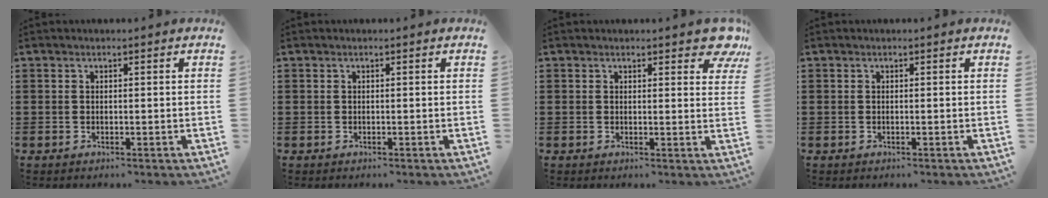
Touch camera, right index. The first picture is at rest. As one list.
[{"total": 0.0}, {"total": 3.2, "force": [2.5, 1.2, 1.6], "torque": [-0.016, -0.003, 0.041]}, {"total": 0.0}]